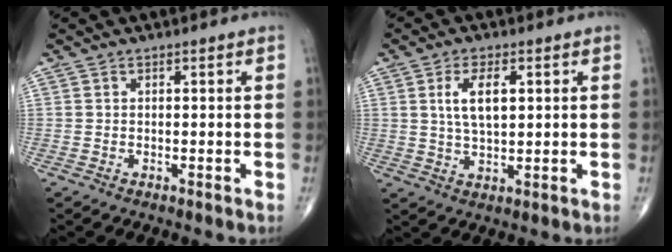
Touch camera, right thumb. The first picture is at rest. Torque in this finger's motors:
{"motor_torque": [-0.24, 0.41, 0.45, 0.34, 0.06]}